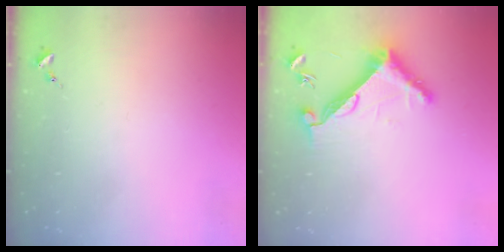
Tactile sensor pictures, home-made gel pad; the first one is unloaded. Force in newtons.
{"total": 11.1, "press": 11.0, "slide": 0.7}